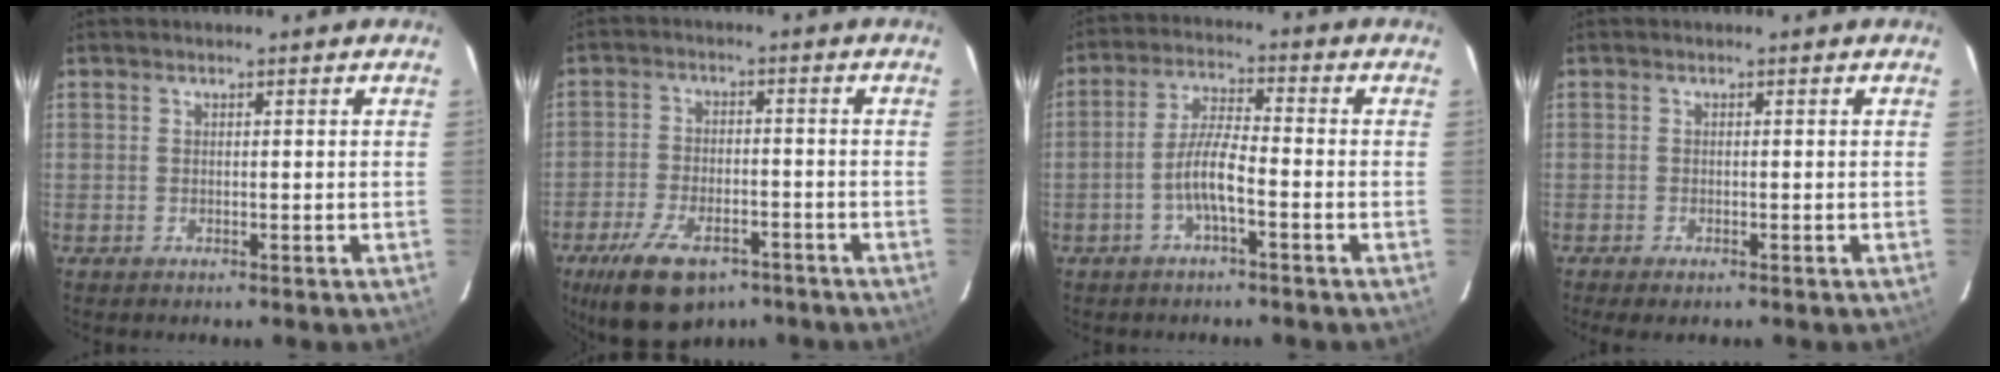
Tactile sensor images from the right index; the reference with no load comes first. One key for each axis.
{"total": 13.5, "fx": -8.7, "fy": 6.5, "fz": 8.0, "tx": -0.175, "ty": -0.018, "tz": -0.144}
{"total": 6.0, "fx": -2.6, "fy": 0.9, "fz": 5.3, "tx": -0.111, "ty": 0.007, "tz": -0.048}
{"total": 2.2, "fx": -1.6, "fy": 0.6, "fz": 1.3, "tx": -0.031, "ty": -0.008, "tz": -0.028}